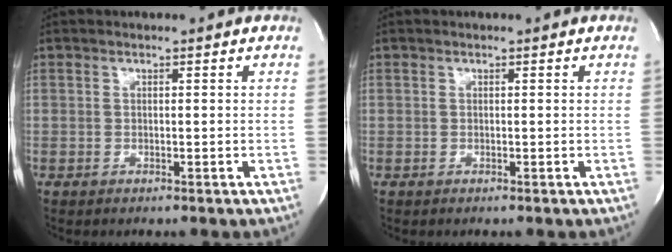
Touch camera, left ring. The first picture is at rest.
{"total": 0.0}